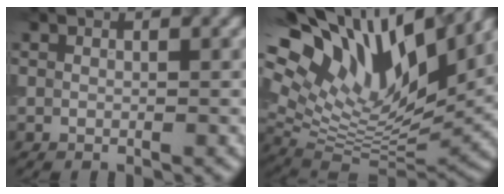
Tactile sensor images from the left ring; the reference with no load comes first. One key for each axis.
{"total": 17.5, "fx": 10.0, "fy": 7.8, "fz": 12.0, "tx": -0.247, "ty": 0.036, "tz": 0.174}